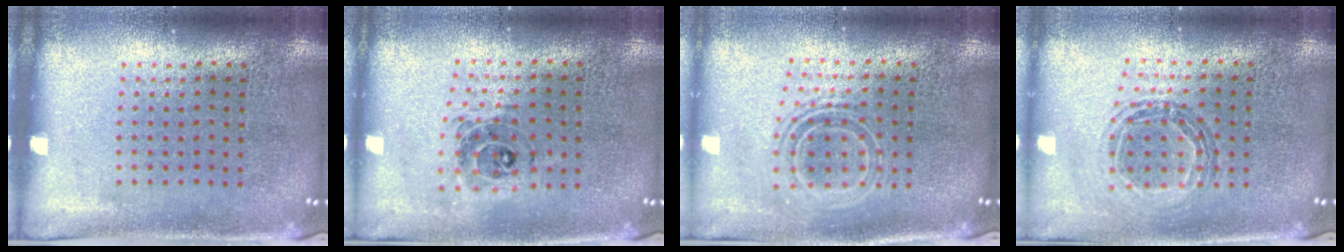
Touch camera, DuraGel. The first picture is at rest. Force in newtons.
{"total": 0.8, "press": 0.8, "slide": 0.1}
{"total": 1.7, "press": 1.4, "slide": 1.1}
{"total": 0.9, "press": 0.9, "slide": 0.0}